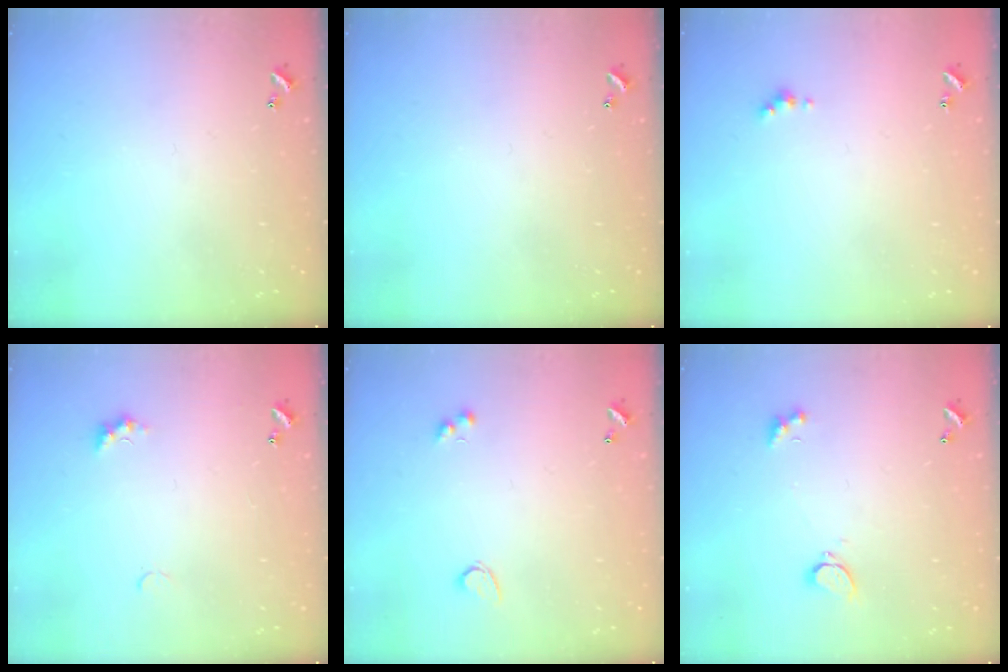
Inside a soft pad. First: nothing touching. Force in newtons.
{"total": 0.0}
{"total": 1.0, "press": 0.9, "slide": 0.5}
{"total": 2.3, "press": 2.2, "slide": 0.7}
{"total": 2.8, "press": 2.6, "slide": 1.2}
{"total": 1.9, "press": 1.8, "slide": 0.6}